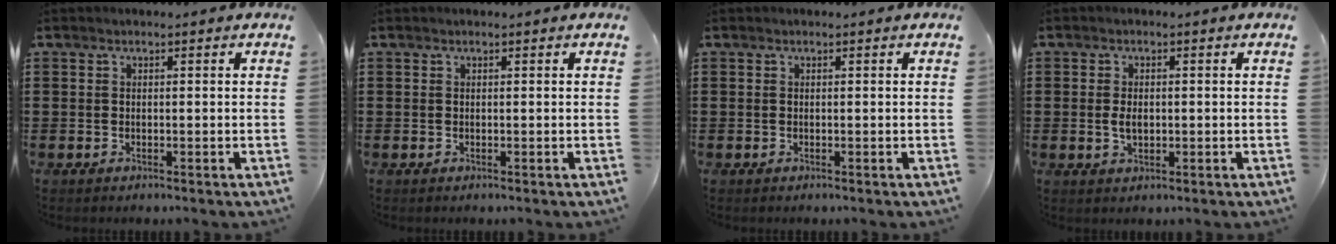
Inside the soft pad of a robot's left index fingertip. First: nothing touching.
{"total": 0.0}
{"total": 0.0}
{"total": 2.6, "force": [0.0, 1.4, 2.1], "torque": [-0.049, 0.002, -0.004]}